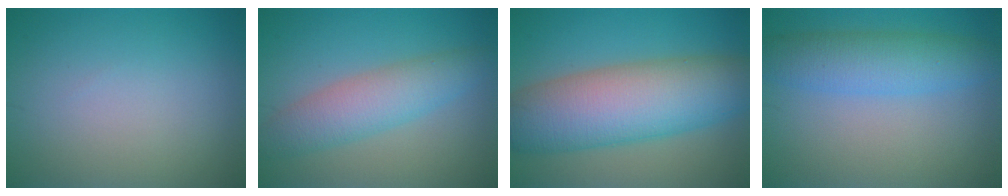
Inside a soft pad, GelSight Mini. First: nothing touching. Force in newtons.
{"total": 4.8, "press": 4.8, "slide": 0.2}
{"total": 11.1, "press": 11.1, "slide": 0.6}
{"total": 5.1, "press": 5.1, "slide": 0.2}